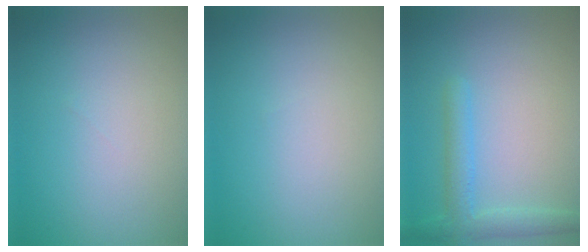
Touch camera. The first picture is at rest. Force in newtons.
{"total": 0.0}
{"total": 2.8, "press": 2.8, "slide": 0.2}